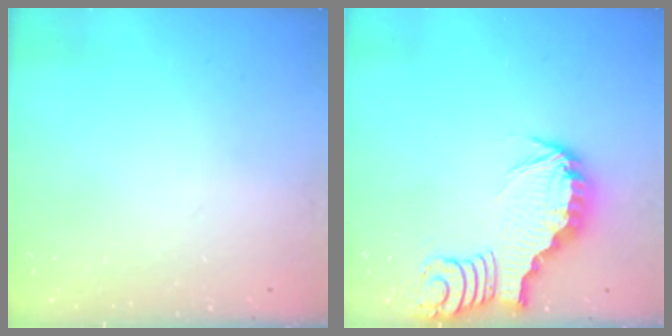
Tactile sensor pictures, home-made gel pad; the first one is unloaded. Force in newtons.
{"total": 2.9, "press": 2.9, "slide": 0.3}